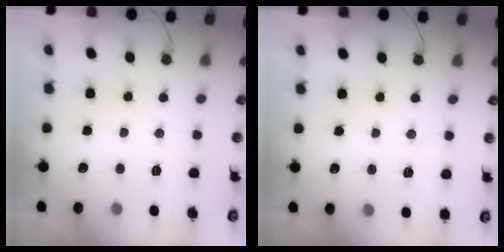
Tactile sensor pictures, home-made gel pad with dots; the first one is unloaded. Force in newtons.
{"total": 7.4, "press": 2.8, "slide": 6.9}